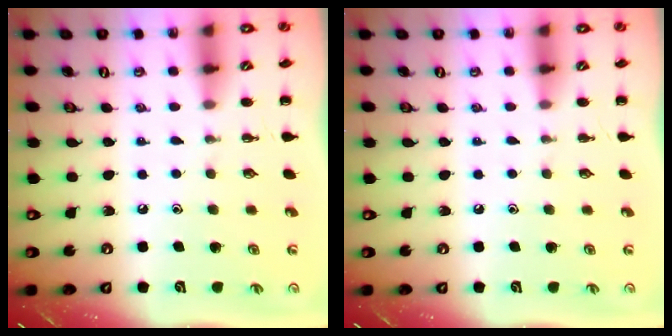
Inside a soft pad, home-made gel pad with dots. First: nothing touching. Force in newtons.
{"total": 0.0}